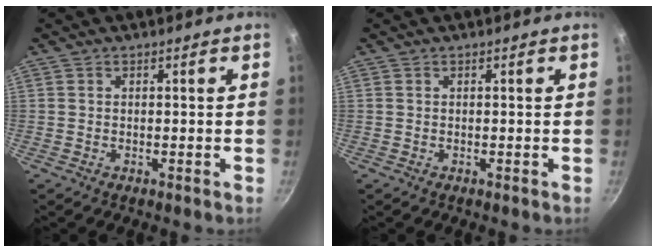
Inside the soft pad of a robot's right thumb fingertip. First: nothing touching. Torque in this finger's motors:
{"motor_torque": [0.03, 0.00, -0.19, 0.08, 0.00]}